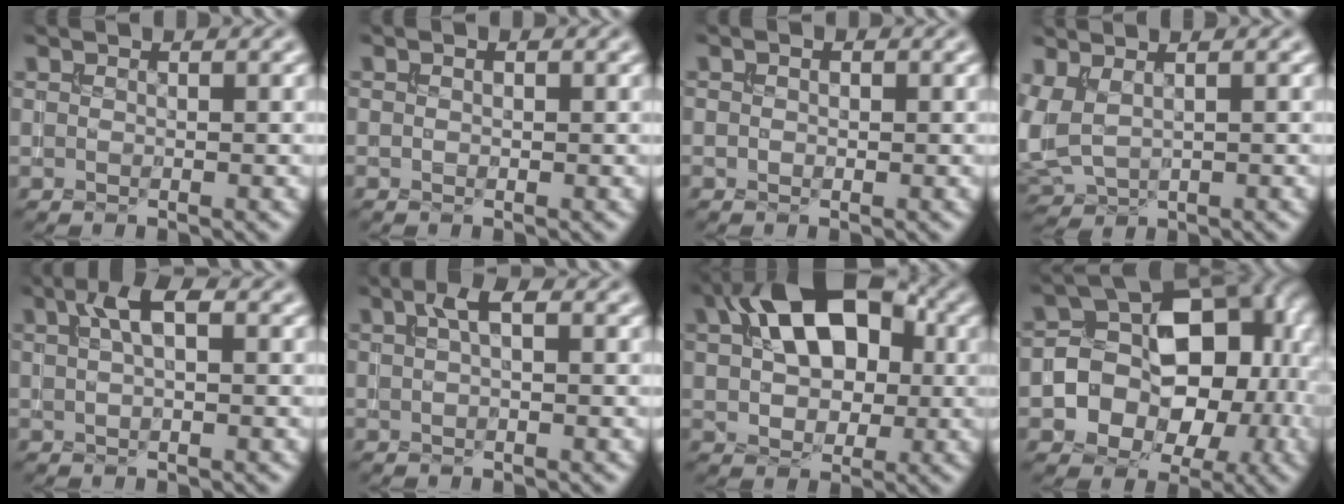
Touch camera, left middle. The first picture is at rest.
{"total": 0.6, "force": [0.0, 0.4, 0.5], "torque": [-0.010, -0.001, 0.000]}
{"total": 0.9, "force": [0.0, 0.6, 0.7], "torque": [-0.012, -0.001, -0.002]}
{"total": 3.8, "force": [1.1, 2.2, 2.9], "torque": [-0.083, 0.002, 0.030]}
{"total": 3.0, "force": [1.1, 1.0, 2.6], "torque": [-0.047, 0.010, 0.016]}
{"total": 2.0, "force": [0.7, 0.6, 1.7], "torque": [-0.033, 0.007, 0.010]}
{"total": 12.6, "force": [3.5, 8.1, 9.0], "torque": [-0.144, 0.037, 0.046]}
{"total": 10.5, "force": [-1.4, 7.7, 7.0], "torque": [-0.091, 0.009, -0.031]}